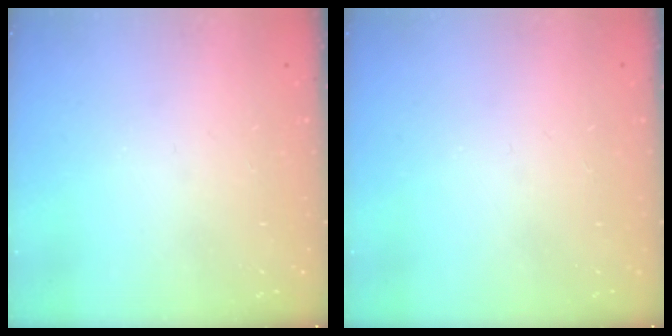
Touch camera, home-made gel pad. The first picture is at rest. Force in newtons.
{"total": 0.0}